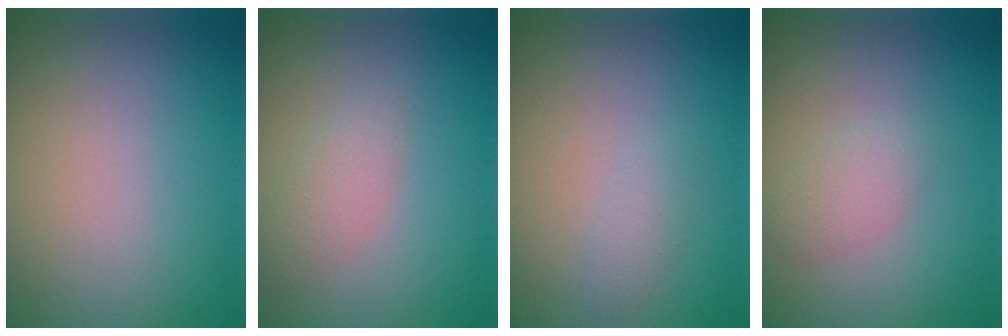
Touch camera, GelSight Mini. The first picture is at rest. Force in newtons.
{"total": 2.1, "press": 2.1, "slide": 0.1}
{"total": 1.2, "press": 1.2, "slide": 0.0}
{"total": 1.8, "press": 1.8, "slide": 0.2}